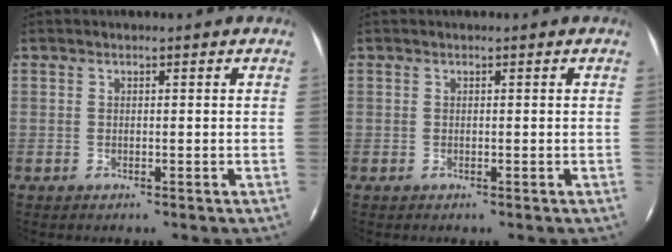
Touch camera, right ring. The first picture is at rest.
{"total": 0.0}